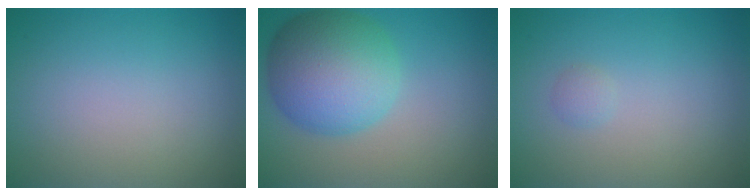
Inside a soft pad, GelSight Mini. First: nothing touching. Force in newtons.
{"total": 8.9, "press": 8.9, "slide": 0.2}
{"total": 0.7, "press": 0.7, "slide": 0.0}